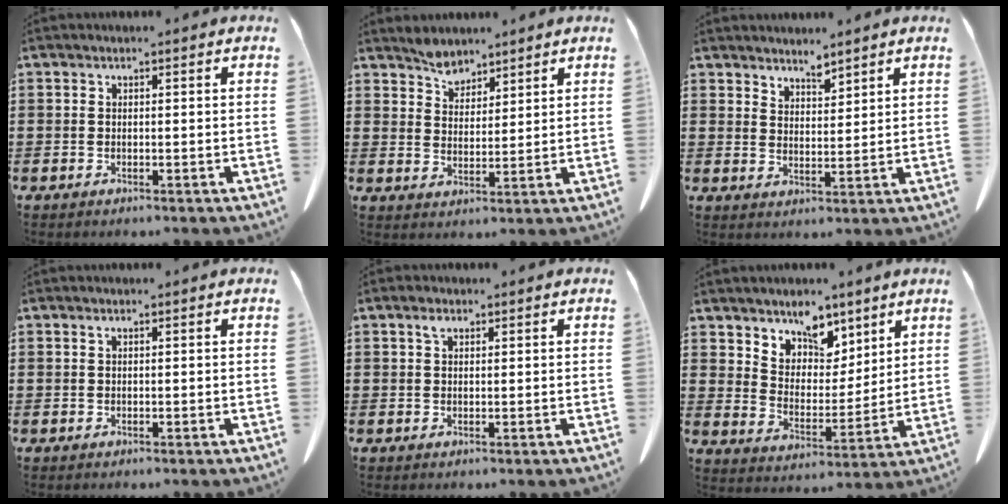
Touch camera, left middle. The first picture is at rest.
{"total": 4.3, "force": [3.8, 1.8, 0.6], "torque": [-0.025, -0.004, 0.074]}
{"total": 3.2, "force": [3.1, 0.7, 0.3], "torque": [-0.014, -0.007, 0.059]}
{"total": 0.5, "force": [0.3, 0.0, 0.4], "torque": [-0.009, -0.003, 0.008]}
{"total": 1.2, "force": [0.6, 0.6, 0.9], "torque": [-0.013, -0.001, 0.008]}
{"total": 6.5, "force": [5.2, 3.8, -0.1], "torque": [-0.029, -0.035, 0.097]}